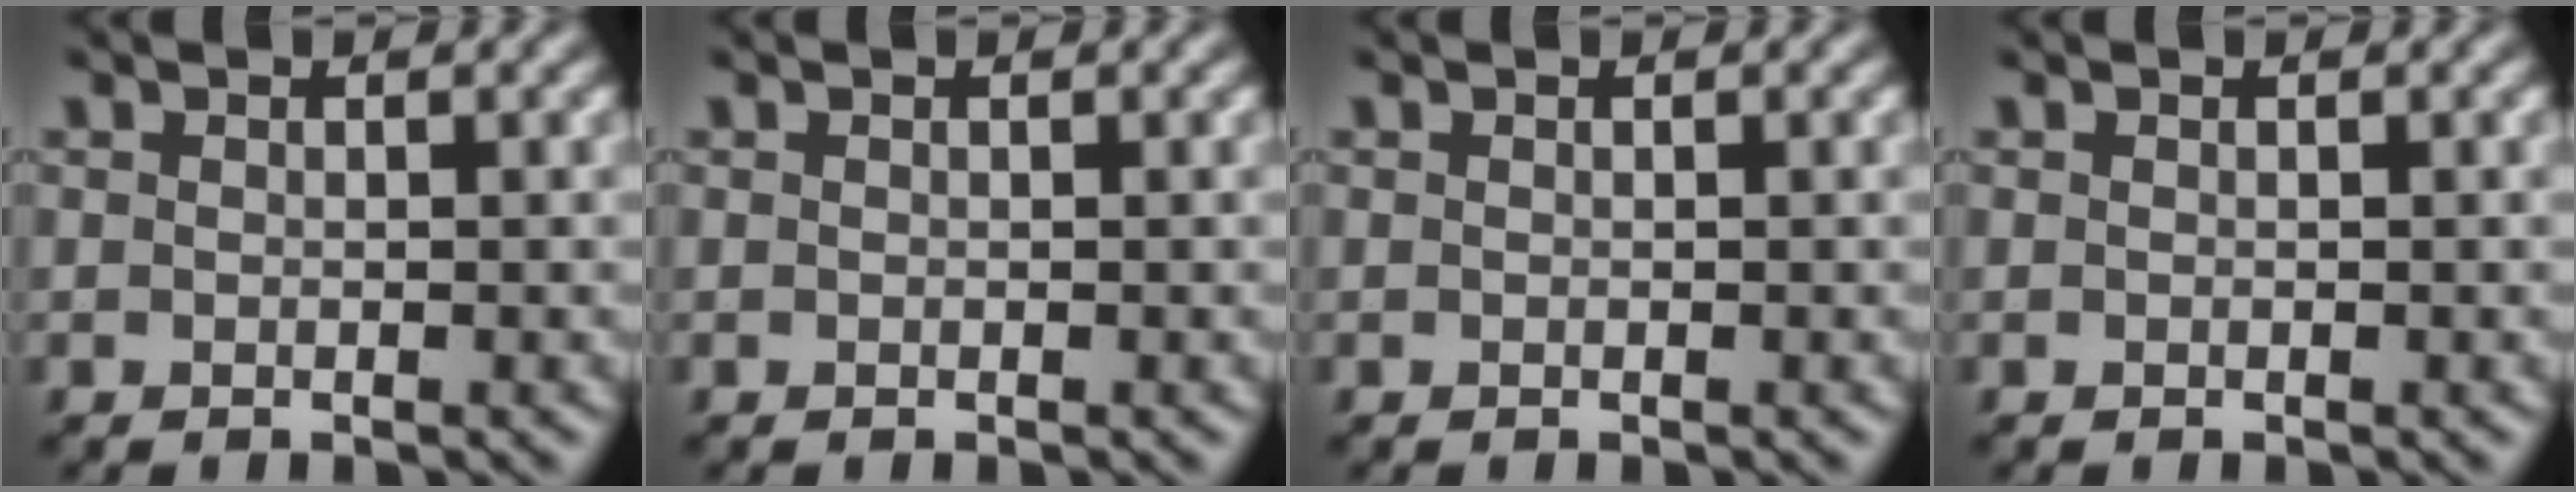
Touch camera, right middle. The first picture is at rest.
{"total": 0.0}
{"total": 0.0}
{"total": 0.0}